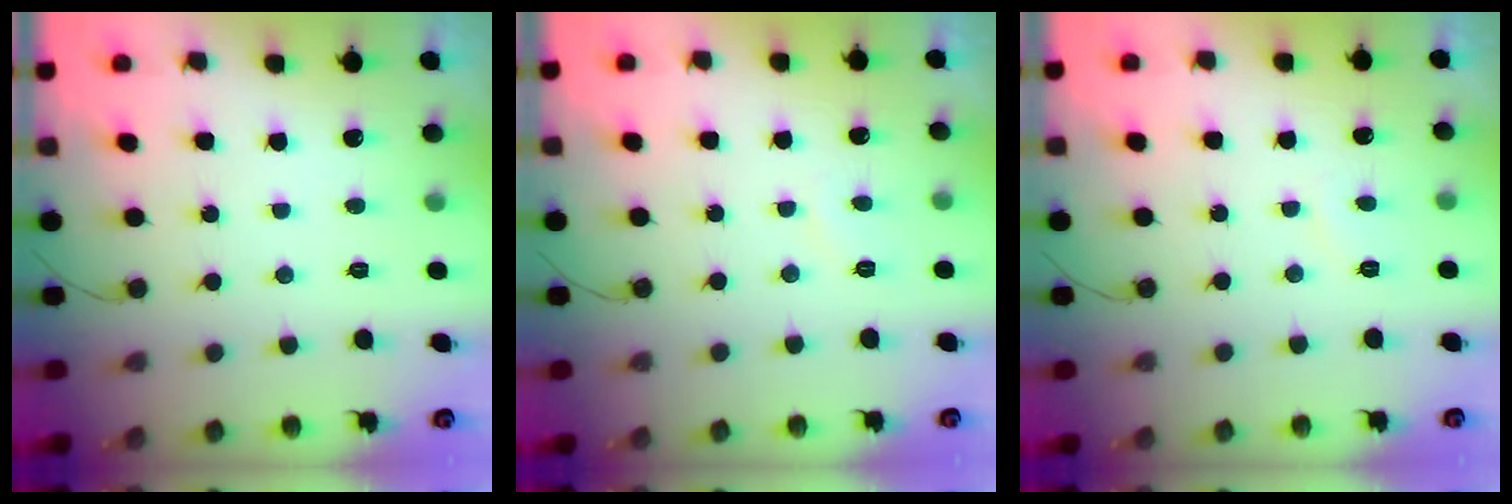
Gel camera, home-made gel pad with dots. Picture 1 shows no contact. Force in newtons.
{"total": 1.6, "press": 1.5, "slide": 0.6}
{"total": 1.6, "press": 1.5, "slide": 0.6}